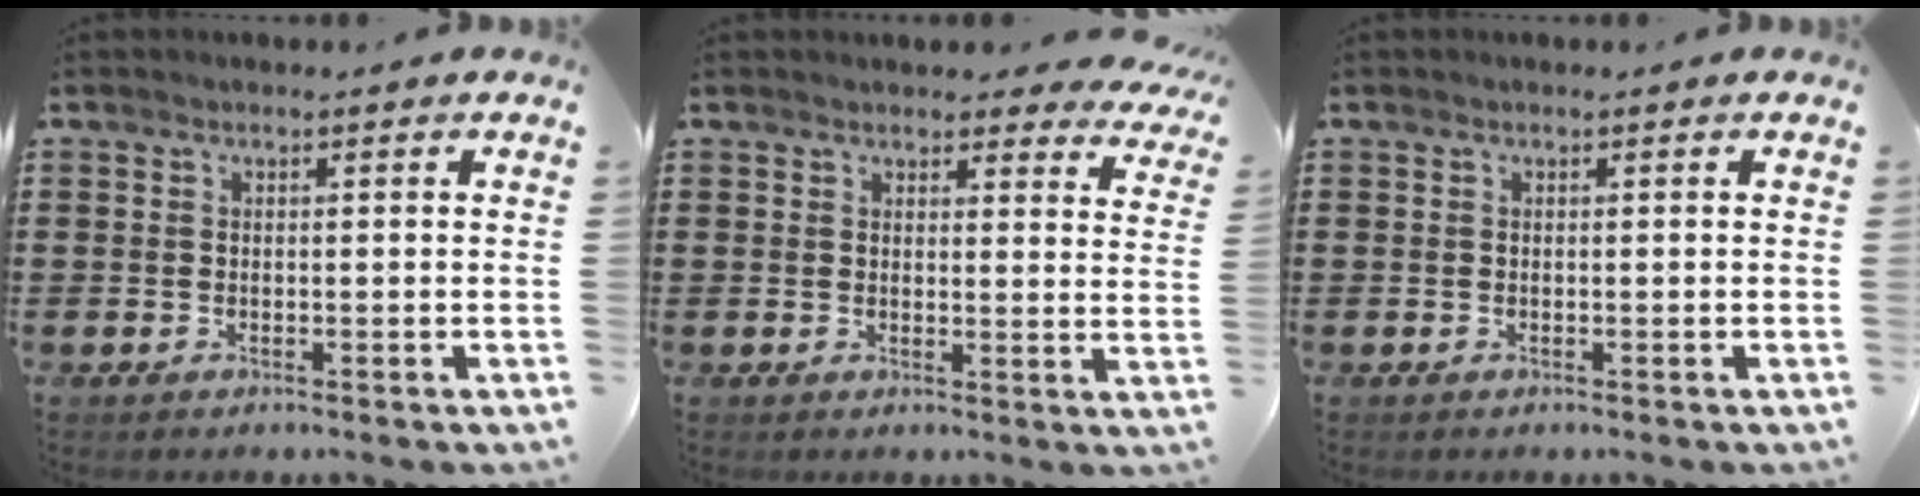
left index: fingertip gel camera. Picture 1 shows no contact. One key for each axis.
{"total": 3.3, "fx": 3.1, "fy": 0.5, "fz": 0.8, "tx": -0.012, "ty": -0.013, "tz": 0.055}
{"total": 0.0}